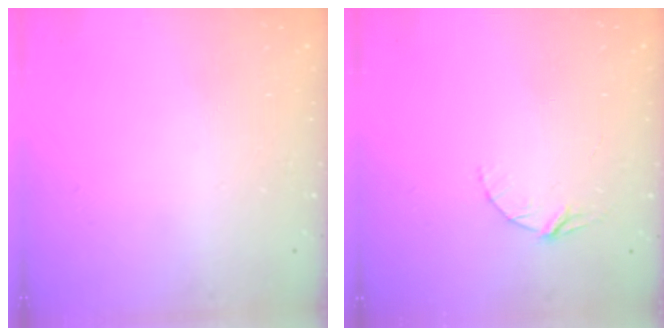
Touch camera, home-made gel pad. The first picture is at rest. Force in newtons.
{"total": 3.7, "press": 3.7, "slide": 0.4}